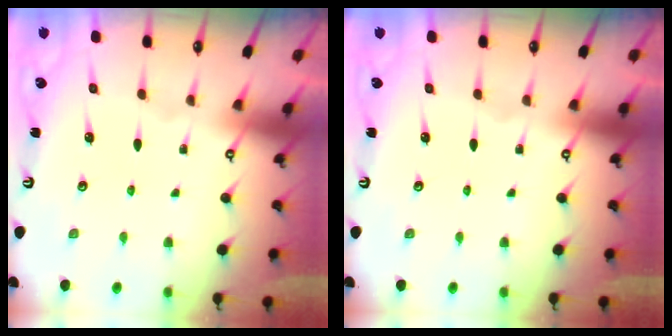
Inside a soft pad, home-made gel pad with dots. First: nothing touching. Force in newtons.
{"total": 0.0}